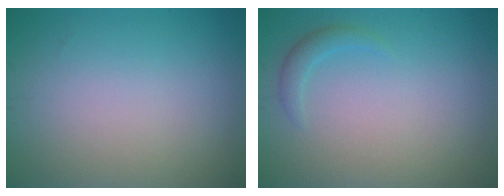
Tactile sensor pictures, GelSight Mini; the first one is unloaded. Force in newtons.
{"total": 1.3, "press": 1.3, "slide": 0.2}